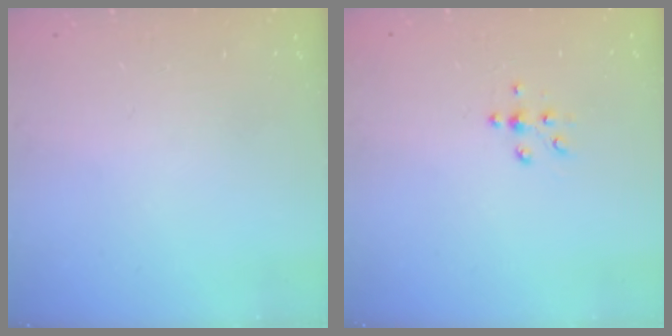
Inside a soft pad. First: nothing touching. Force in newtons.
{"total": 5.8, "press": 5.5, "slide": 2.0}